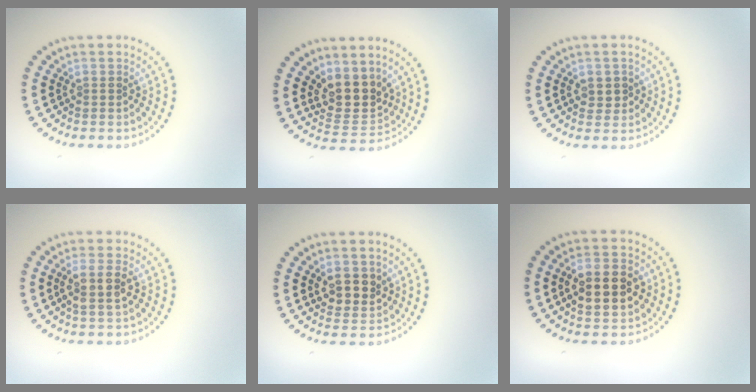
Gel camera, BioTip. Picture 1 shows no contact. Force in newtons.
{"total": 3.7, "press": 3.0, "slide": 2.1}
{"total": 1.3, "press": 1.3, "slide": 0.3}
{"total": 2.5, "press": 2.2, "slide": 1.2}
{"total": 2.6, "press": 2.4, "slide": 1.0}
{"total": 5.0, "press": 5.0, "slide": 0.3}